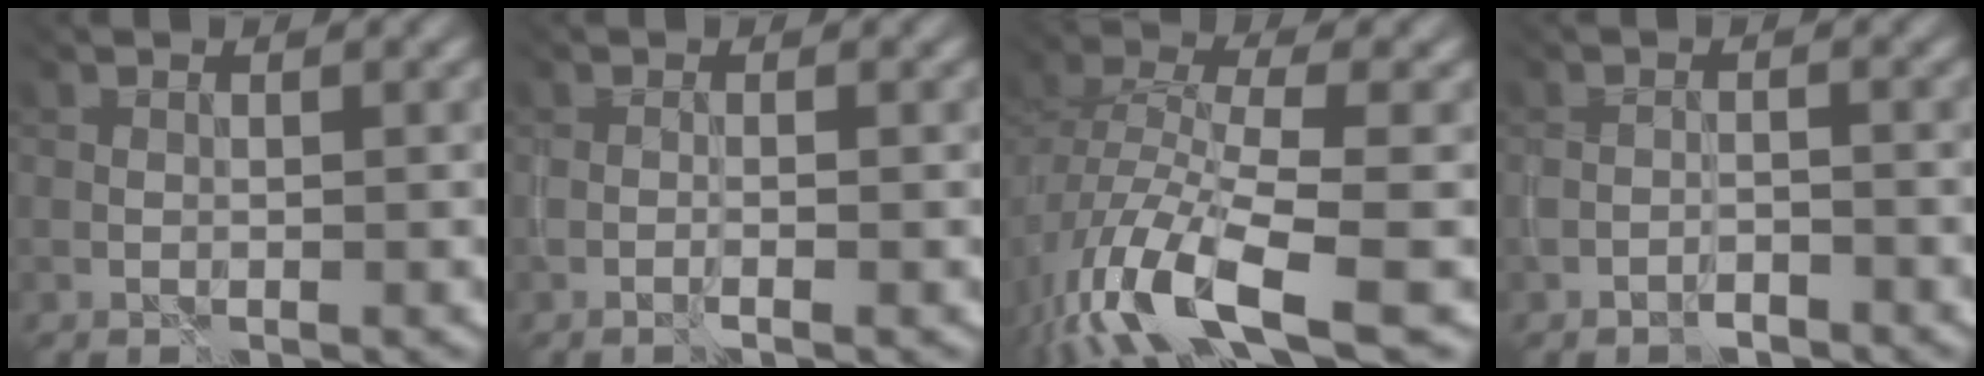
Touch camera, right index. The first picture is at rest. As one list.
[{"total": 0.9, "force": [-0.5, -0.5, 0.4], "torque": [-0.012, -0.004, -0.010]}, {"total": 10.5, "force": [-6.1, 3.3, 7.9], "torque": [-0.159, -0.015, -0.114]}, {"total": 1.5, "force": [-1.5, 0.1, 0.1], "torque": [-0.003, 0.000, -0.028]}]